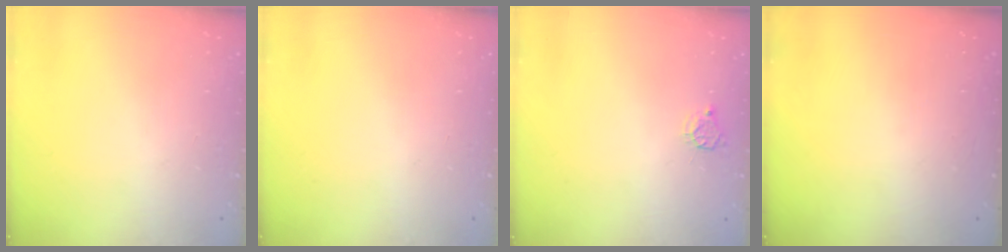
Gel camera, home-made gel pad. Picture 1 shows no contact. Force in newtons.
{"total": 0.0}
{"total": 3.7, "press": 3.7, "slide": 0.4}
{"total": 0.0}